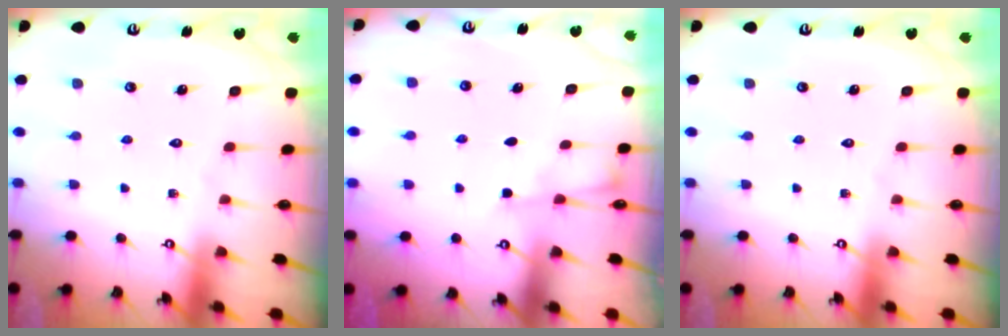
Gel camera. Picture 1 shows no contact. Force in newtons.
{"total": 3.0, "press": 3.0, "slide": 0.3}
{"total": 0.0}